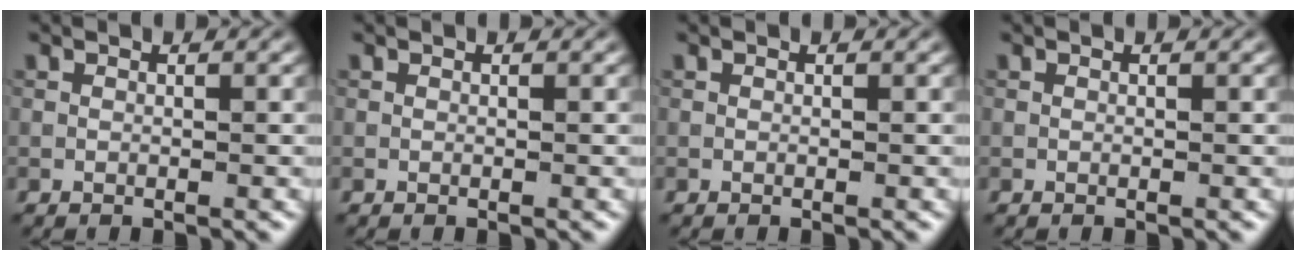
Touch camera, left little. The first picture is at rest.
{"total": 0.0}
{"total": 0.0}
{"total": 0.0}